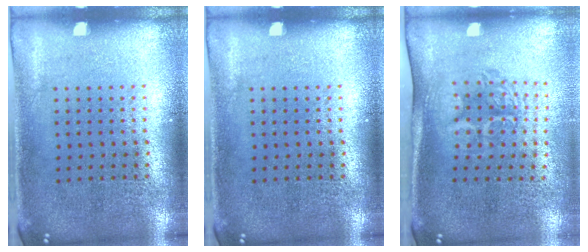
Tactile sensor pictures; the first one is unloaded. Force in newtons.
{"total": 0.0}
{"total": 1.7, "press": 1.3, "slide": 1.2}